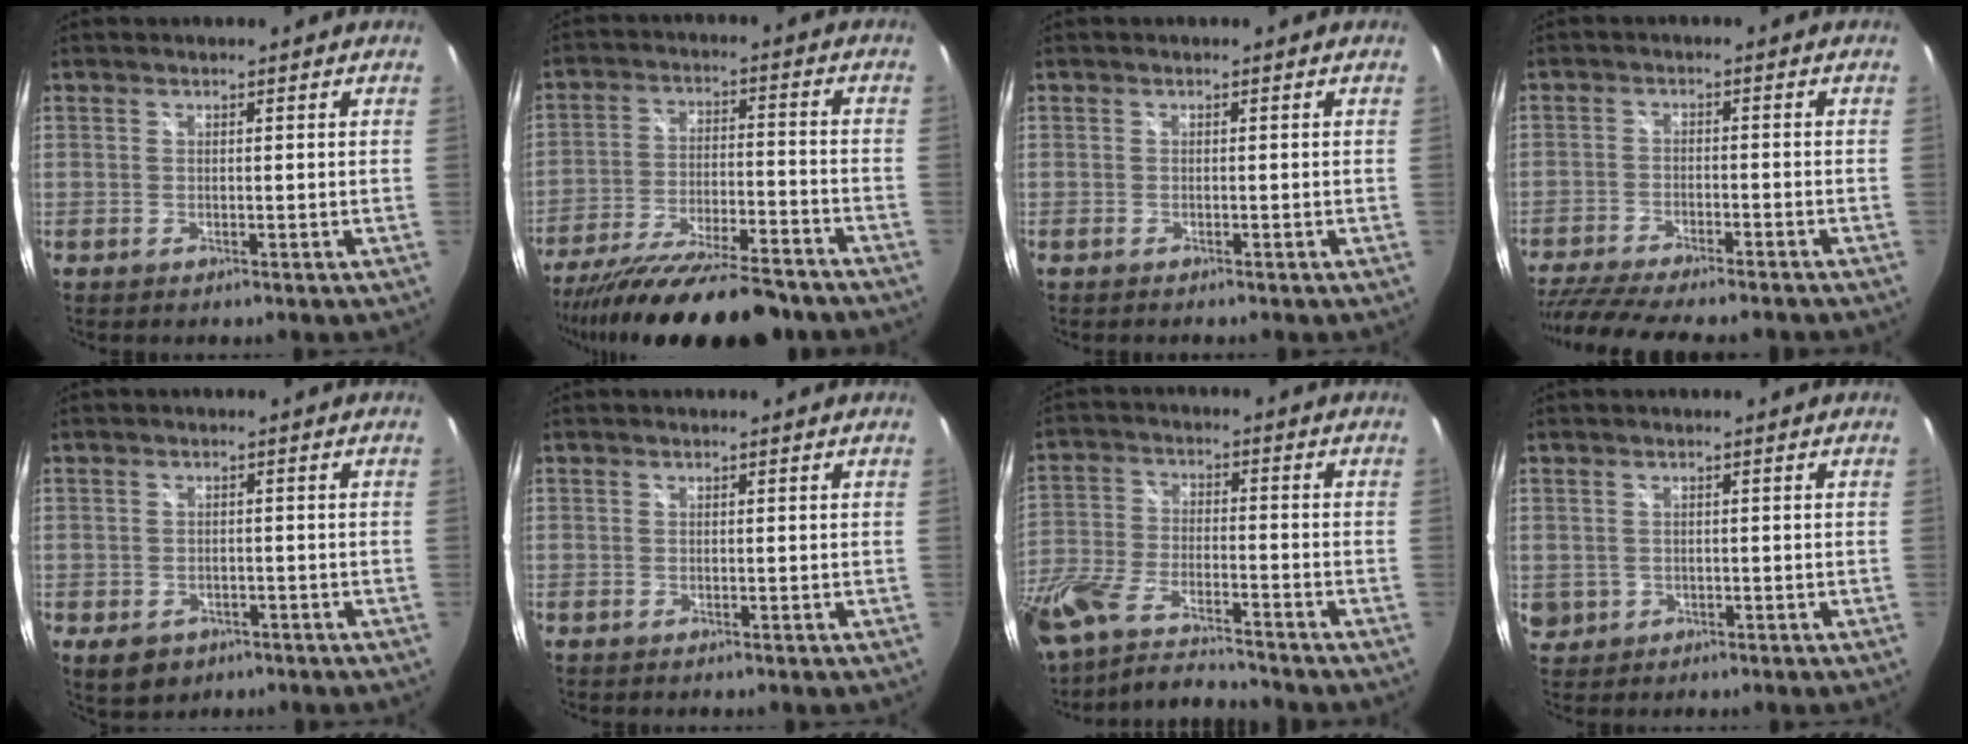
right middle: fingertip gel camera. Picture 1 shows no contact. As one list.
[{"total": 22.5, "force": [-19.1, 3.7, 11.4], "torque": [-0.207, -0.054, -0.291]}, {"total": 0.7, "force": [-0.6, 0.2, 0.4], "torque": [-0.009, -0.003, -0.012]}, {"total": 15.7, "force": [-13.5, 2.5, 7.7], "torque": [-0.160, -0.034, -0.214]}, {"total": 5.4, "force": [-2.7, 4.0, 2.6], "torque": [-0.053, -0.010, -0.033]}, {"total": 0.0}, {"total": 14.7, "force": [-12.5, 3.4, 7.0], "torque": [-0.168, -0.027, -0.234]}, {"total": 4.1, "force": [-0.3, 3.8, 1.6], "torque": [-0.038, -0.001, 0.006]}]